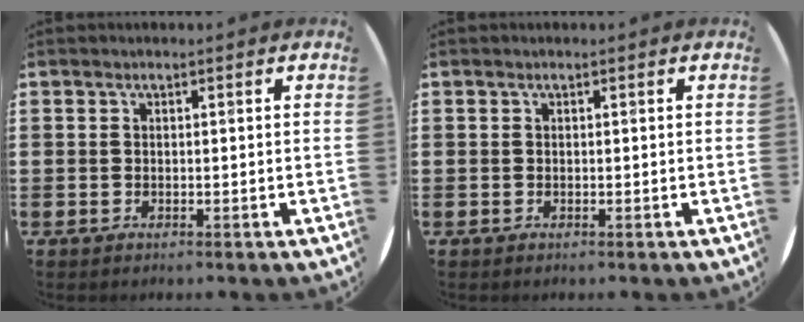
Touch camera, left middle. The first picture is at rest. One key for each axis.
{"total": 0.0}